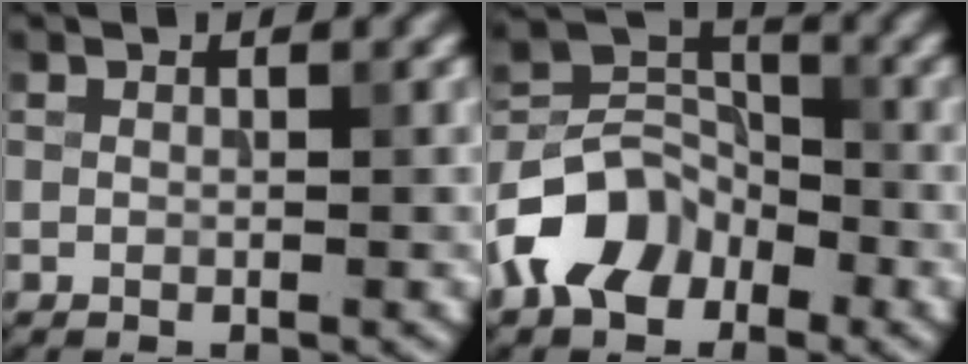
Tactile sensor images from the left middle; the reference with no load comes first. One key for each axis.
{"total": 6.9, "fx": -3.8, "fy": 4.7, "fz": 3.4, "tx": -0.056, "ty": 0.003, "tz": -0.083}